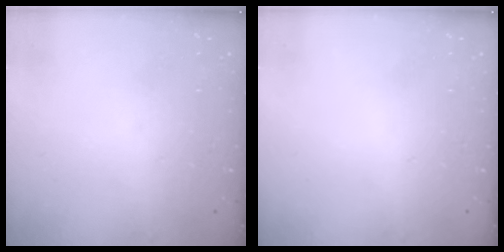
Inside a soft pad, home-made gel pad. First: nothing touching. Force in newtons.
{"total": 0.0}